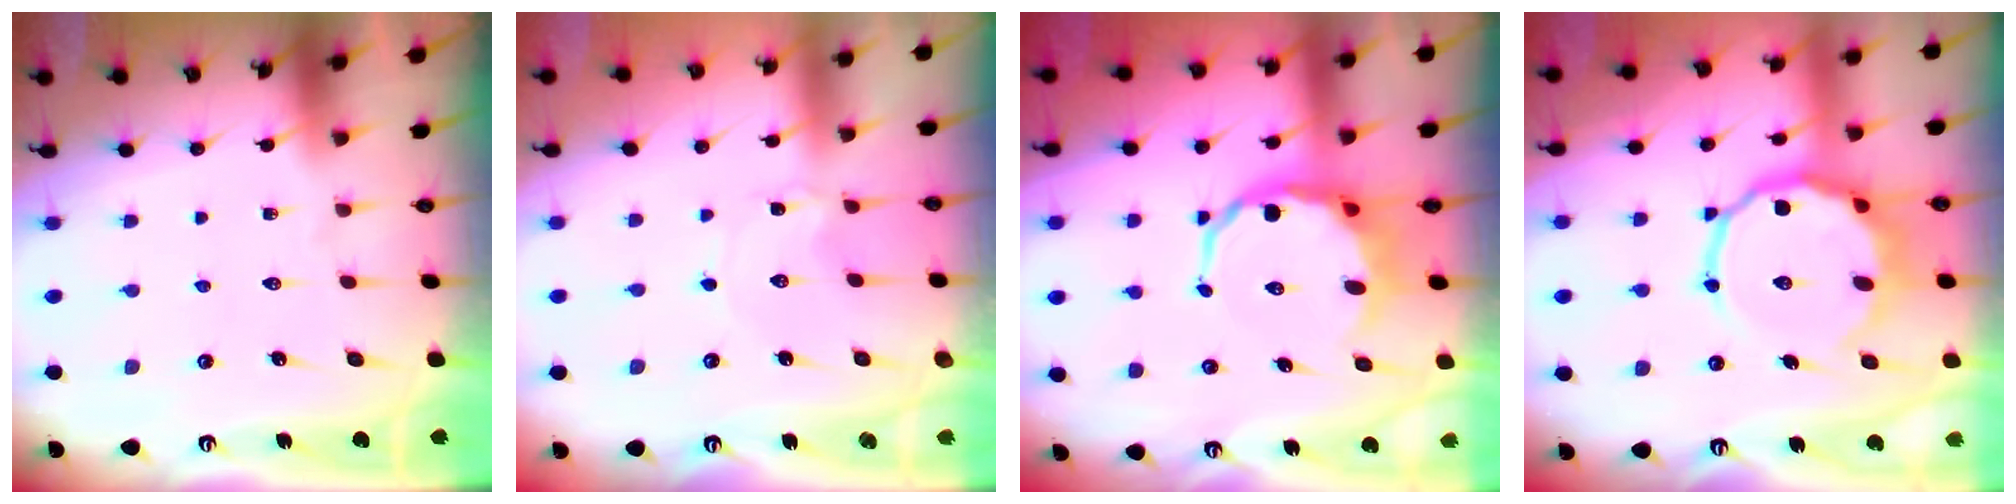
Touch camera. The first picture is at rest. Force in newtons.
{"total": 0.0}
{"total": 8.2, "press": 7.8, "slide": 2.3}
{"total": 12.1, "press": 11.7, "slide": 3.0}